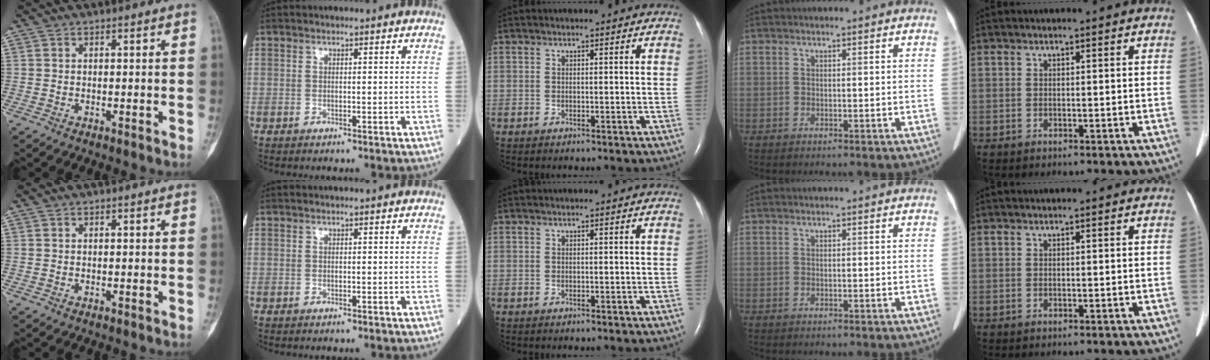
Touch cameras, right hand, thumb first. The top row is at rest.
{}